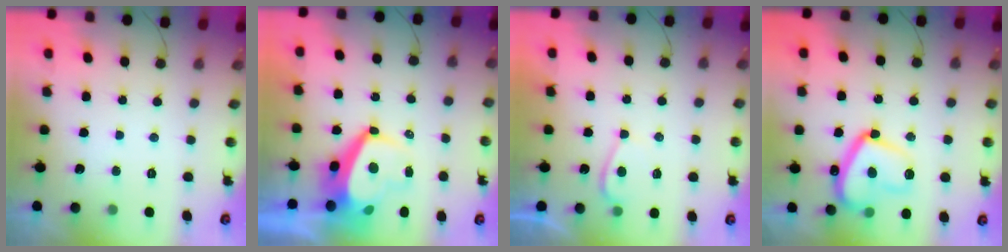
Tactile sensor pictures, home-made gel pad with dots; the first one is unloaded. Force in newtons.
{"total": 9.5, "press": 9.4, "slide": 1.1}
{"total": 3.2, "press": 3.1, "slide": 0.8}
{"total": 16.0, "press": 15.9, "slide": 1.2}